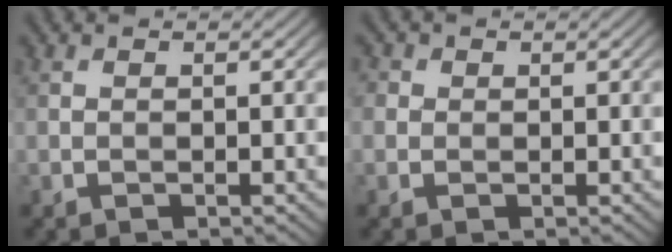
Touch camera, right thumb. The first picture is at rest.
{"total": 1.6, "force": [0.5, 1.4, 0.4], "torque": [-0.012, 0.001, 0.005]}